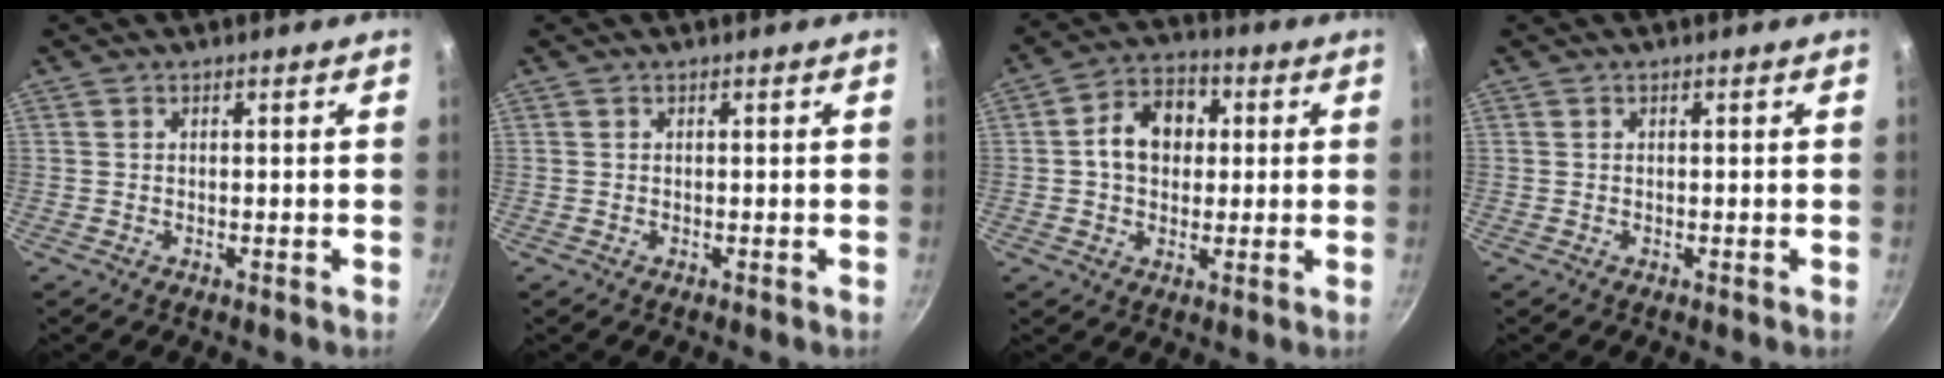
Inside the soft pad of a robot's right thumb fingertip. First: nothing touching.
{"total": 0.0}
{"total": 10.2, "force": [1.2, 7.9, 6.4], "torque": [-0.067, 0.019, 0.004]}
{"total": 0.0}